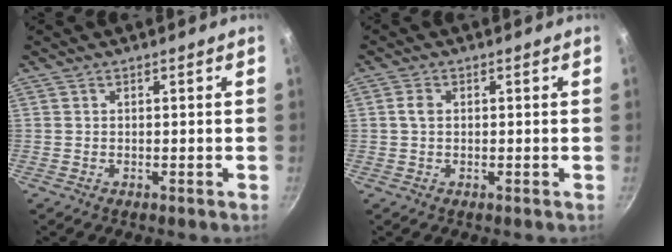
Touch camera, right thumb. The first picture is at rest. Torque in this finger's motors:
{"motor_torque": [-0.42, 0.09, 0.58, -0.53, -0.01]}